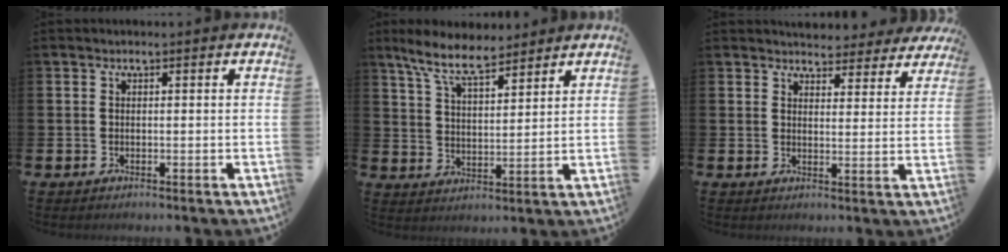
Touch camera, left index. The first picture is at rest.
{"total": 8.6, "force": [7.4, 2.3, 3.8], "torque": [-0.094, -0.023, 0.134]}
{"total": 4.8, "force": [4.6, 1.3, 0.1], "torque": [-0.004, -0.033, 0.082]}